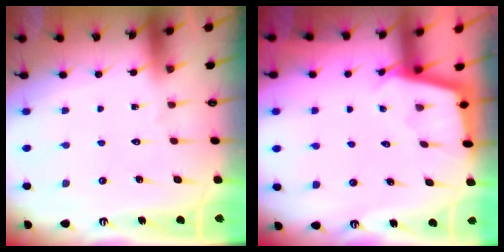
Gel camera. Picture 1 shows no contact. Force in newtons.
{"total": 2.3, "press": 2.3, "slide": 0.2}